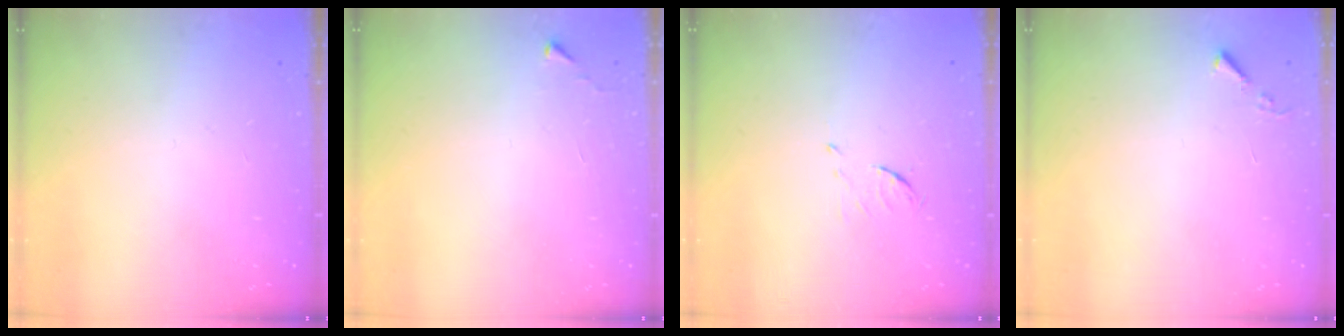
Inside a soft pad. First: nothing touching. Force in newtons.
{"total": 2.7, "press": 2.6, "slide": 0.4}
{"total": 5.2, "press": 5.1, "slide": 0.8}
{"total": 3.2, "press": 3.2, "slide": 0.5}